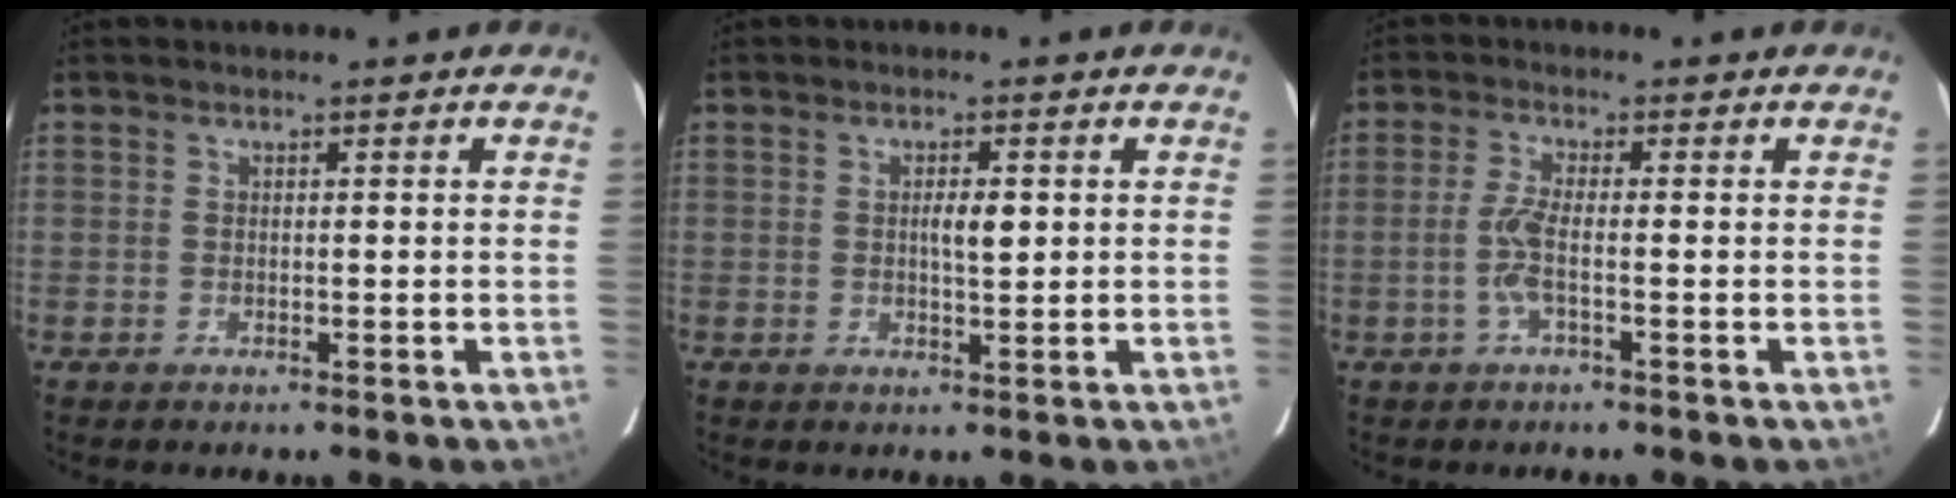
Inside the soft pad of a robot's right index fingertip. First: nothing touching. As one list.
[{"total": 2.7, "force": [0.4, 0.6, 2.6], "torque": [-0.046, 0.001, 0.006]}, {"total": 3.6, "force": [-1.0, 0.2, 3.4], "torque": [-0.078, -0.001, -0.023]}]